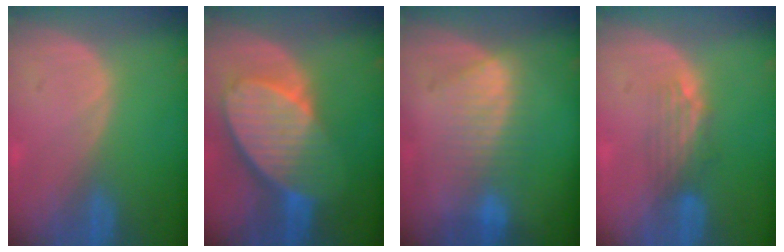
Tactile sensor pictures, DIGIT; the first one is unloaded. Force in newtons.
{"total": 10.3, "press": 9.0, "slide": 5.0}
{"total": 6.8, "press": 6.8, "slide": 0.0}
{"total": 3.3, "press": 3.0, "slide": 1.3}